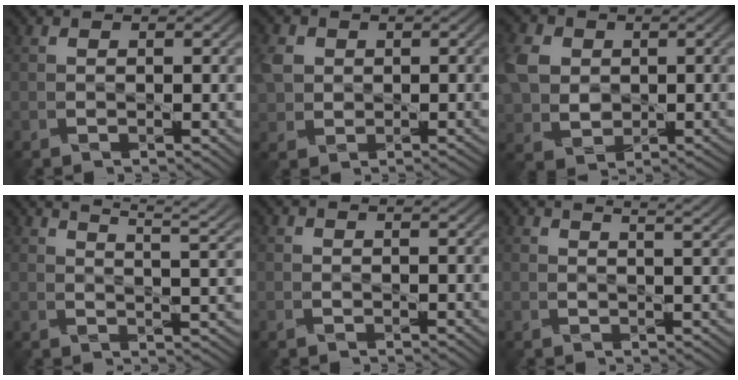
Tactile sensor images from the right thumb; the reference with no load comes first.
{"total": 2.8, "force": [0.9, 2.5, 0.8], "torque": [-0.025, 0.008, 0.017]}
{"total": 6.7, "force": [1.4, 5.5, 3.5], "torque": [-0.111, 0.009, 0.024]}
{"total": 8.8, "force": [7.5, 1.4, 4.3], "torque": [-0.065, 0.018, 0.090]}
{"total": 0.8, "force": [0.8, -0.1, -0.1], "torque": [0.006, 0.004, 0.016]}
{"total": 4.2, "force": [4.0, 0.0, 1.4], "torque": [-0.025, 0.013, 0.055]}